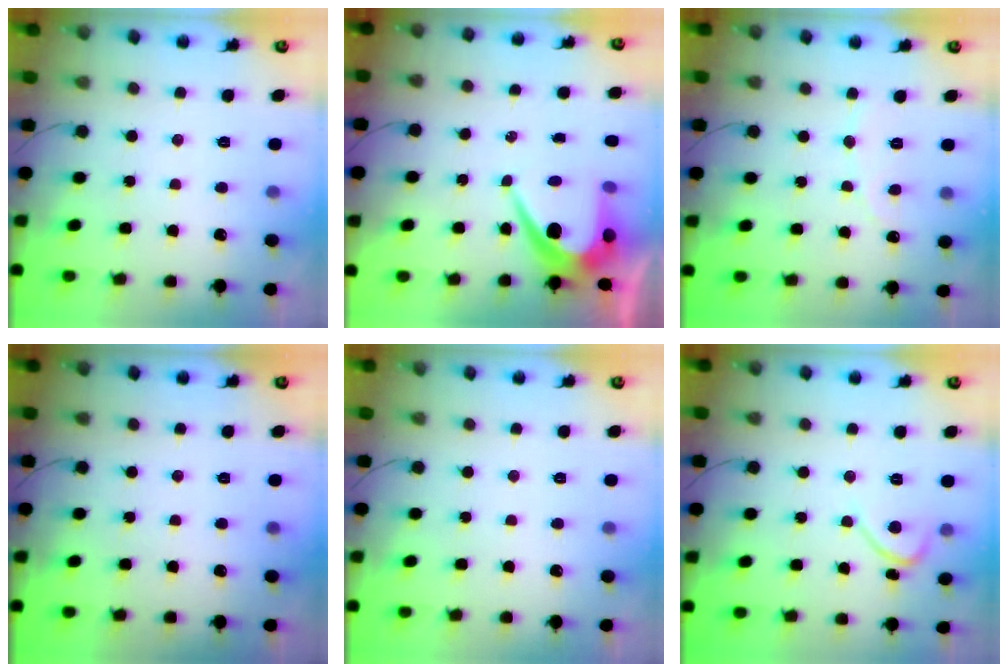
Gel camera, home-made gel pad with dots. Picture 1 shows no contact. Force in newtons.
{"total": 7.8, "press": 7.8, "slide": 0.4}
{"total": 2.6, "press": 2.6, "slide": 0.2}
{"total": 0.0}
{"total": 0.0}
{"total": 2.7, "press": 2.7, "slide": 0.2}